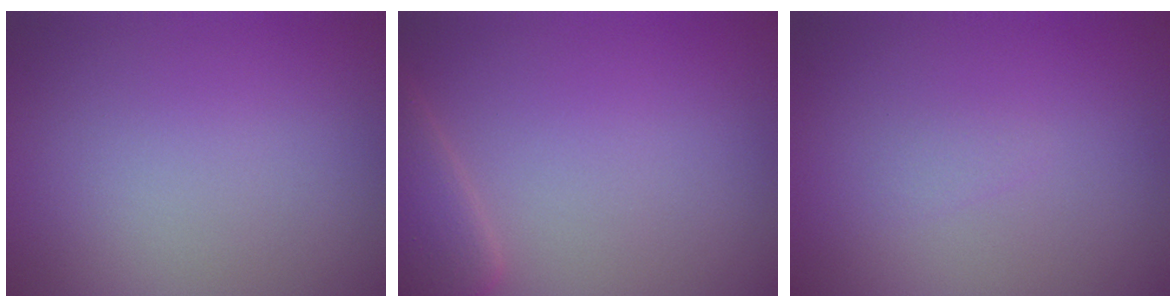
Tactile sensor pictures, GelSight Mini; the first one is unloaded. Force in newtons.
{"total": 2.8, "press": 2.8, "slide": 0.2}
{"total": 0.5, "press": 0.5, "slide": 0.1}